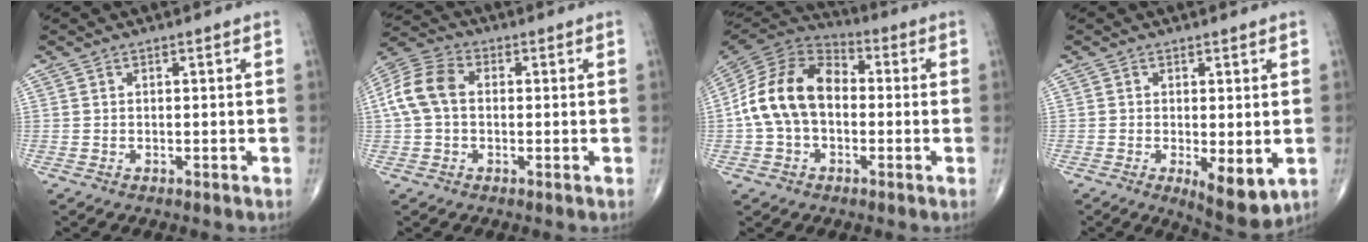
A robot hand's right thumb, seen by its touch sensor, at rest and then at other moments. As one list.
[{"total": 9.2, "force": [0.5, 6.4, 6.5], "torque": [-0.138, 0.029, 0.002]}, {"total": 15.2, "force": [-0.6, 10.6, 10.9], "torque": [-0.189, 0.040, -0.023]}, {"total": 7.1, "force": [-1.7, 2.6, 6.4], "torque": [-0.084, -0.019, -0.020]}]